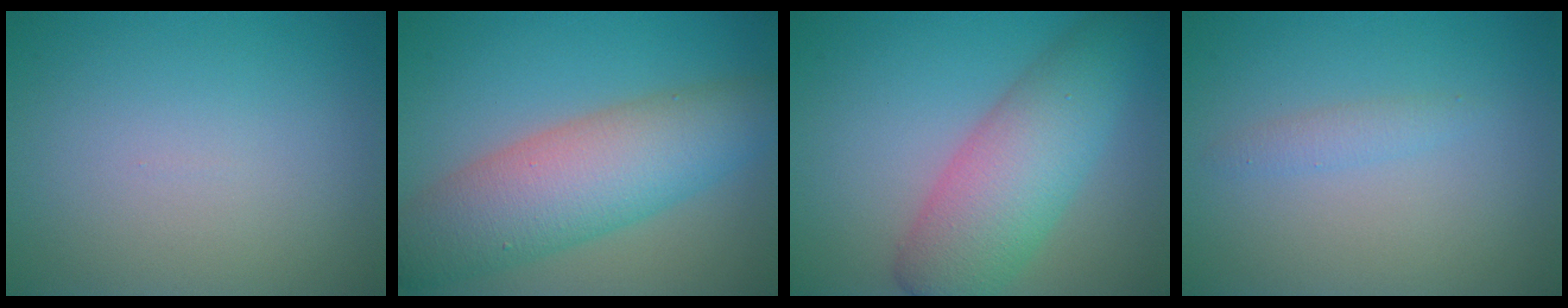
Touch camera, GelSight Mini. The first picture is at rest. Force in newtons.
{"total": 8.6, "press": 8.6, "slide": 0.1}
{"total": 7.3, "press": 7.3, "slide": 0.3}
{"total": 1.2, "press": 1.2, "slide": 0.0}